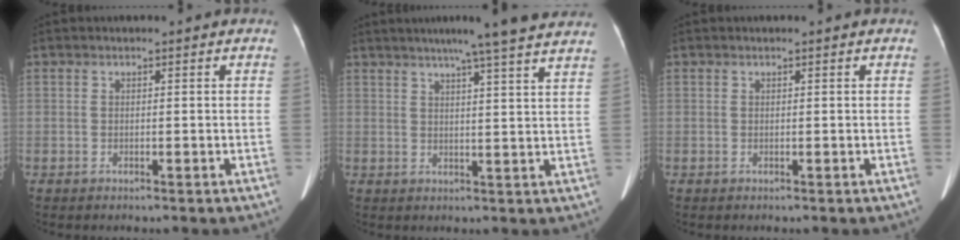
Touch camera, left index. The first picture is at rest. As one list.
[{"total": 14.4, "force": [12.0, -0.9, 8.0], "torque": [-0.121, 0.008, 0.137]}, {"total": 0.0}]